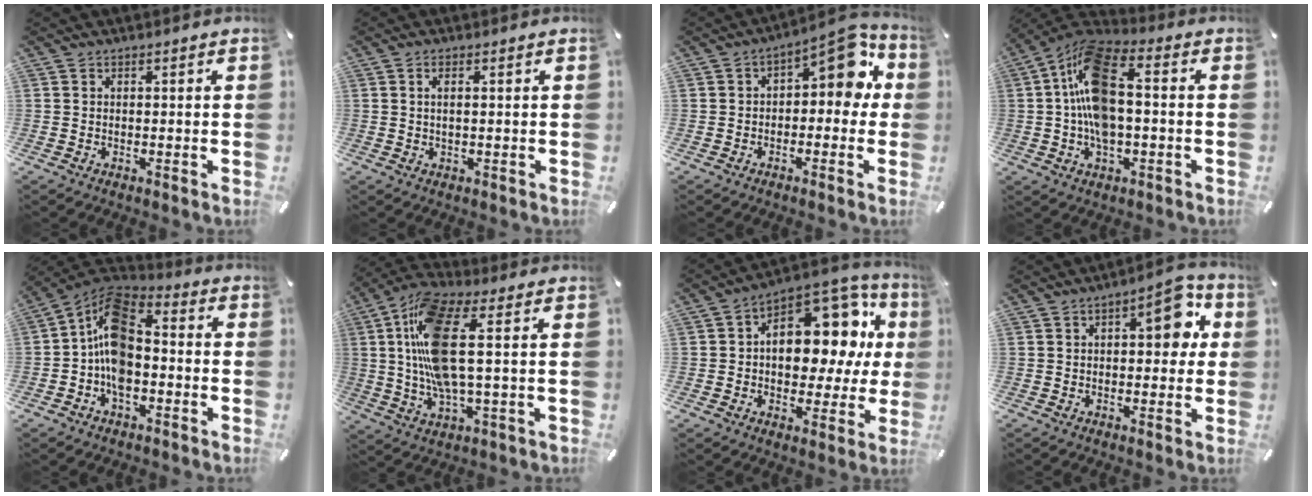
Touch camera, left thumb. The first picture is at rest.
{"total": 1.7, "force": [0.4, 0.5, 1.6], "torque": [-0.033, 0.001, 0.006]}
{"total": 8.6, "force": [3.2, 4.1, 6.8], "torque": [-0.082, -0.030, 0.045]}
{"total": 13.7, "force": [-0.3, 7.3, 11.6], "torque": [-0.239, 0.008, -0.002]}
{"total": 12.3, "force": [-2.8, 7.7, 9.2], "torque": [-0.177, 0.012, -0.053]}
{"total": 15.7, "force": [2.6, 5.3, 14.5], "torque": [-0.315, -0.016, 0.039]}
{"total": 15.7, "force": [4.4, 10.8, 10.5], "torque": [-0.131, -0.046, 0.079]}
{"total": 9.9, "force": [2.4, 4.8, 8.3], "torque": [-0.093, -0.007, 0.030]}